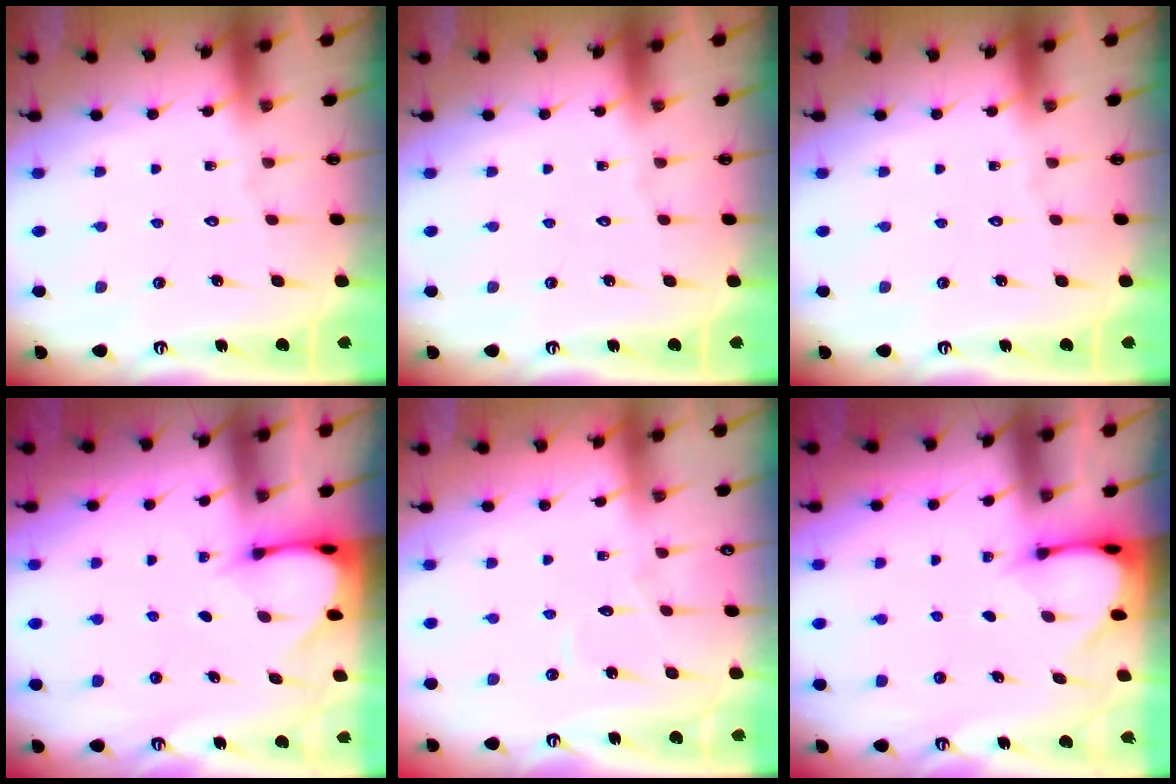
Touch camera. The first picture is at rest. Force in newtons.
{"total": 0.0}
{"total": 0.0}
{"total": 2.9, "press": 2.8, "slide": 0.3}
{"total": 2.7, "press": 2.7, "slide": 0.2}
{"total": 3.4, "press": 3.4, "slide": 0.3}